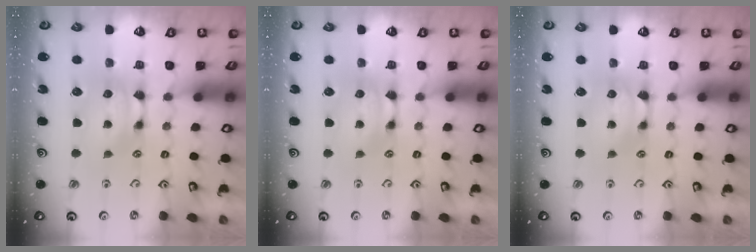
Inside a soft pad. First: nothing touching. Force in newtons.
{"total": 0.0}
{"total": 0.0}